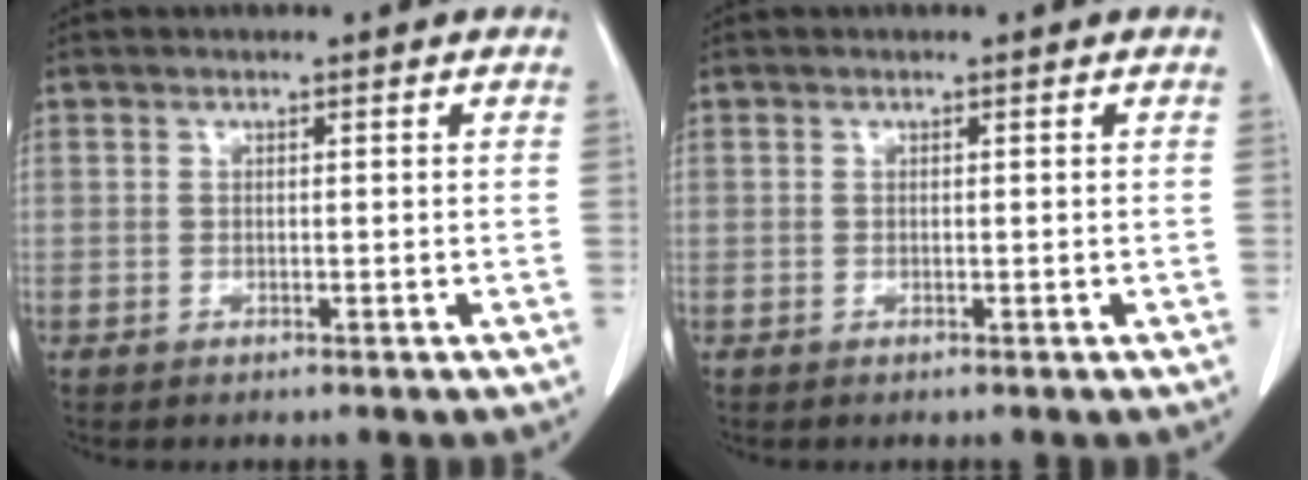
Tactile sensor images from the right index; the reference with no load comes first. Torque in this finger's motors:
{"motor_torque": [-0.04, 0.03, 0.00, 0.00]}